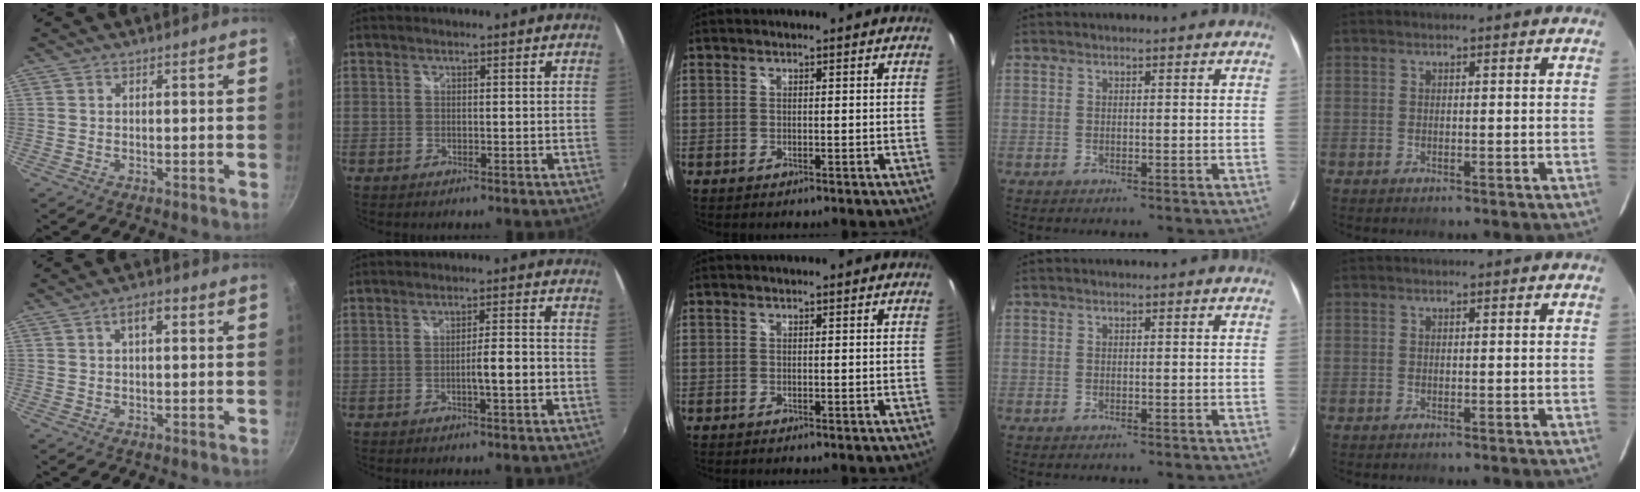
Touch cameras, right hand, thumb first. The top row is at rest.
{"thumb": {"total": 3.7, "force": [1.1, 1.8, 3.1], "torque": [-0.040, 0.012, 0.016]}, "index": {"total": 4.5, "force": [-1.7, 0.0, 4.2], "torque": [-0.069, 0.000, -0.025]}}